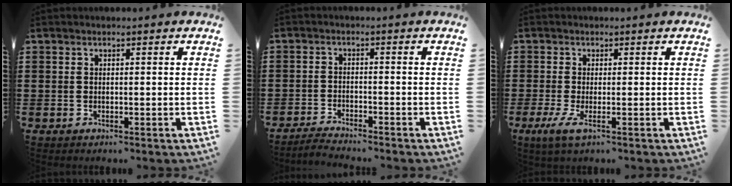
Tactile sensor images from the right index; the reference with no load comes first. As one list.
[{"total": 2.3, "force": [-2.3, 0.1, 0.0], "torque": [-0.006, 0.002, -0.049]}, {"total": 2.4, "force": [-0.7, 0.5, 2.2], "torque": [-0.053, -0.008, -0.015]}]